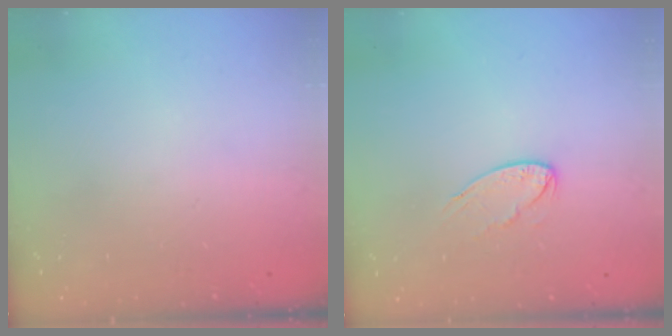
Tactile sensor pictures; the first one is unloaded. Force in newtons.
{"total": 7.3, "press": 7.3, "slide": 0.2}